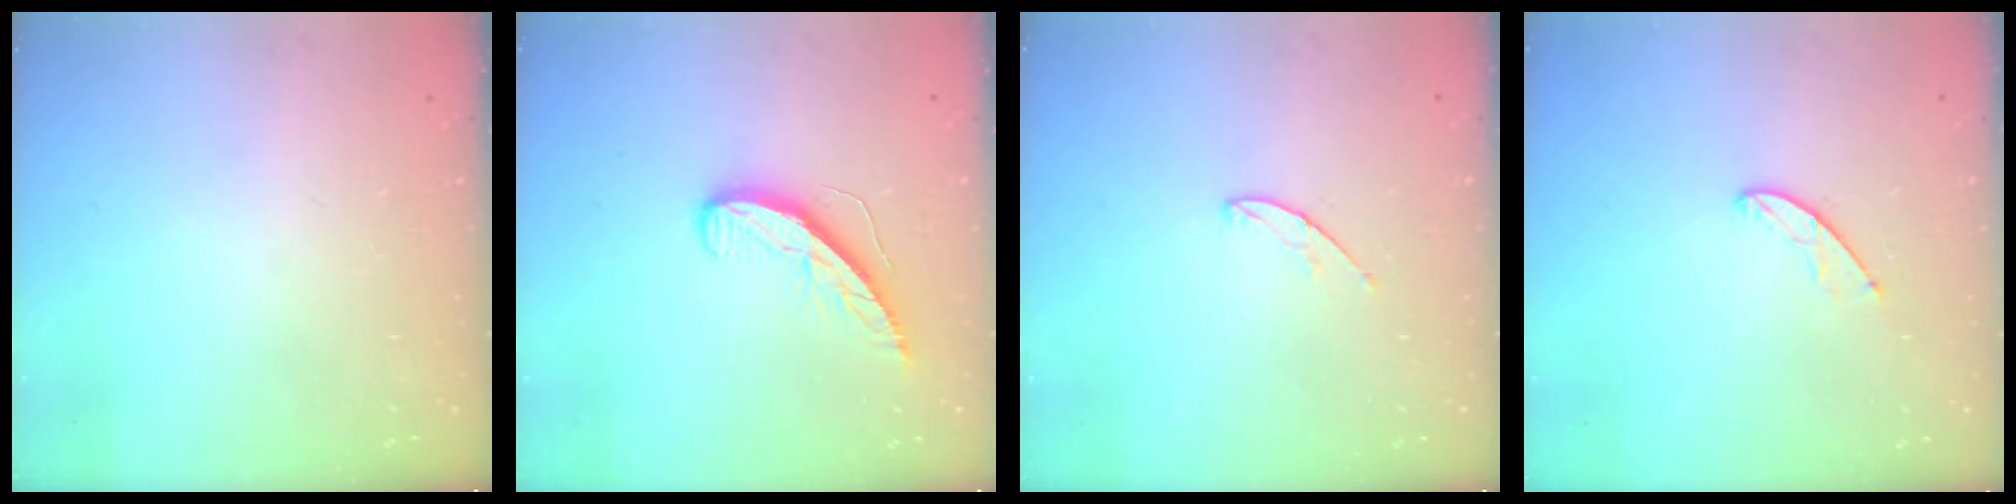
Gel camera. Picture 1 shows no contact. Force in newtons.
{"total": 10.3, "press": 10.3, "slide": 0.6}
{"total": 4.4, "press": 4.3, "slide": 0.3}
{"total": 4.7, "press": 4.7, "slide": 0.3}